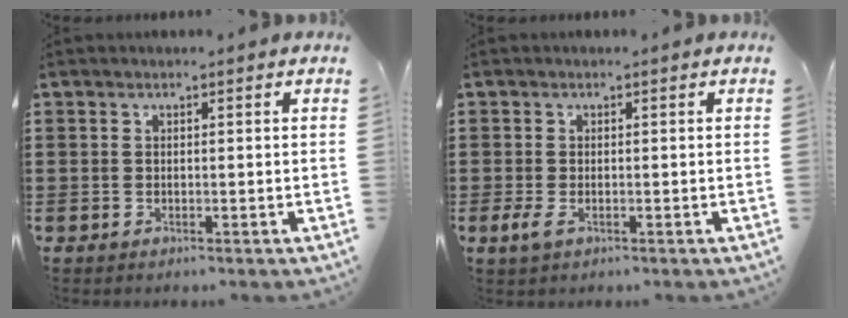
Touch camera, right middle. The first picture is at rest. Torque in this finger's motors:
{"motor_torque": [0.33, 0.33, 0.37, 0.09]}